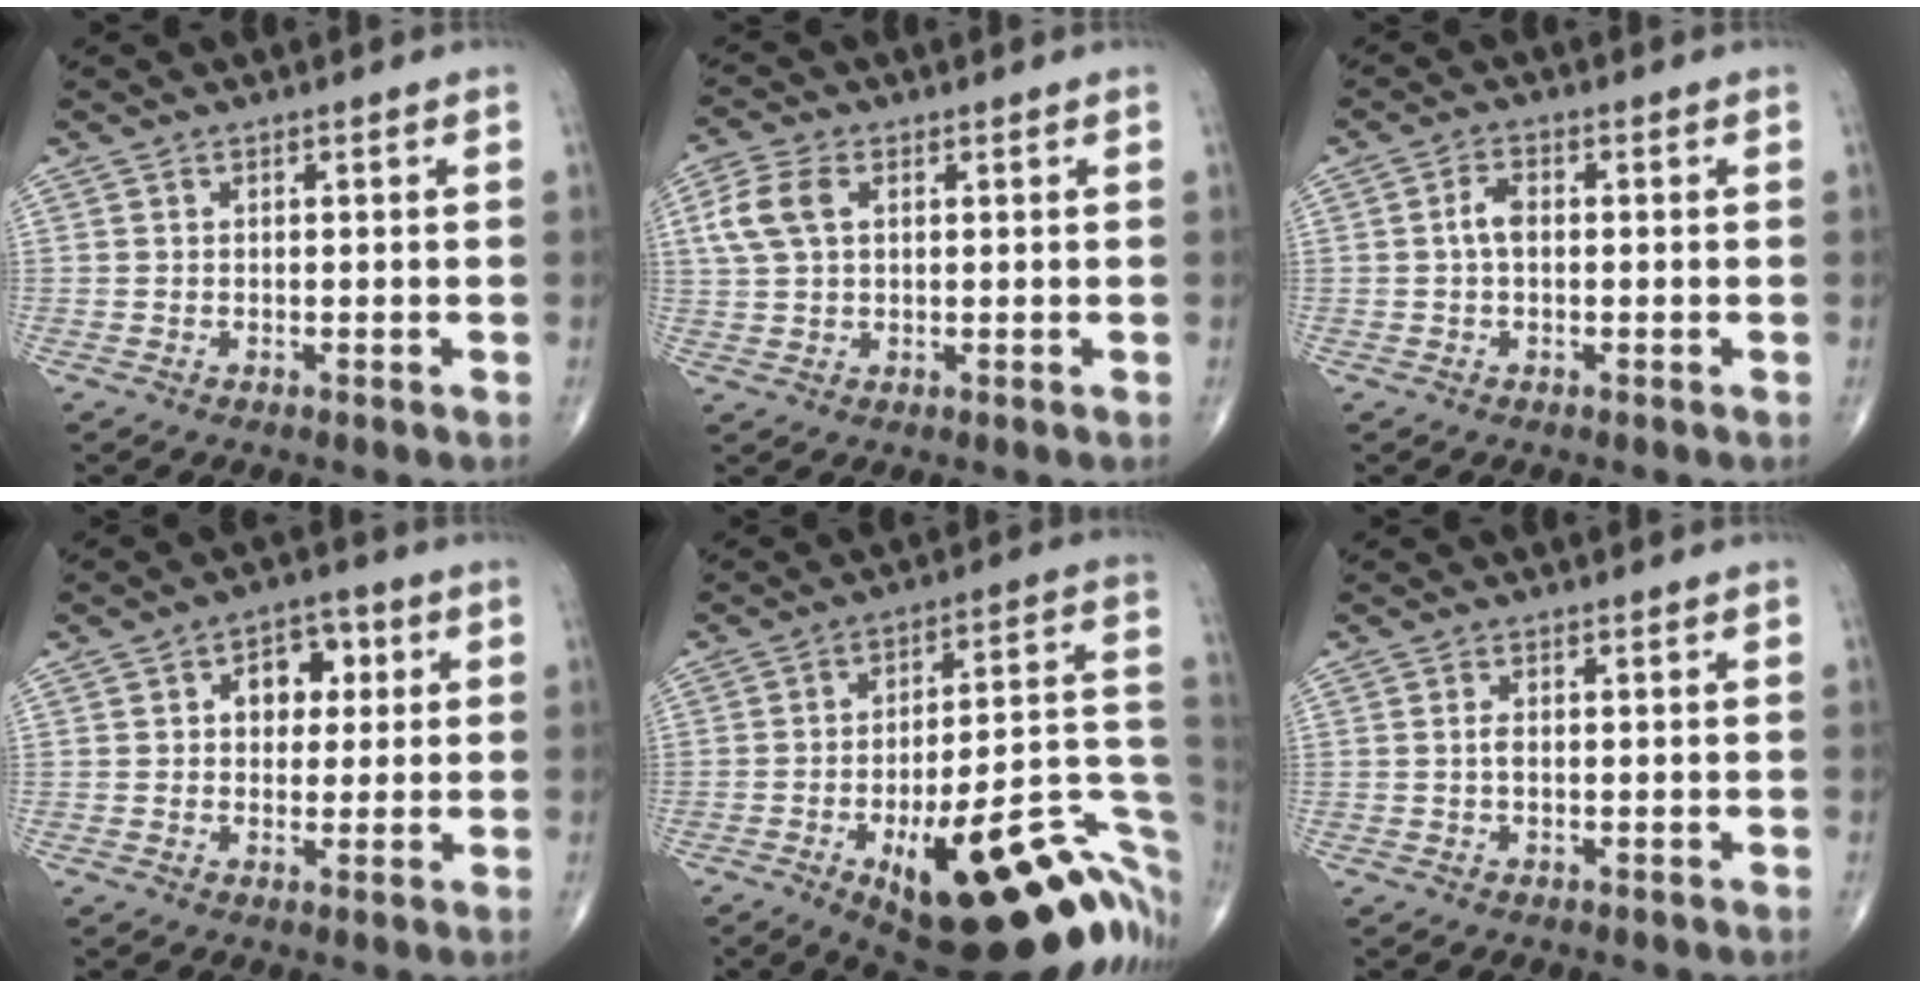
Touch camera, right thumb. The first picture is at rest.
{"total": 6.6, "force": [1.8, 4.1, 4.9], "torque": [-0.115, 0.011, 0.034]}
{"total": 2.9, "force": [-0.1, 1.7, 2.4], "torque": [-0.047, 0.009, -0.005]}
{"total": 7.5, "force": [1.7, 5.3, 4.9], "torque": [-0.026, 0.007, 0.019]}
{"total": 31.6, "force": [-11.2, 11.2, 27.3], "torque": [-0.283, 0.047, -0.144]}
{"total": 1.4, "force": [0.0, 0.7, 1.2], "torque": [-0.023, 0.000, 0.001]}